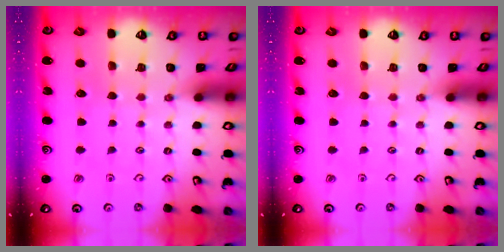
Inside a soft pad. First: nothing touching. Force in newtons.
{"total": 0.0}